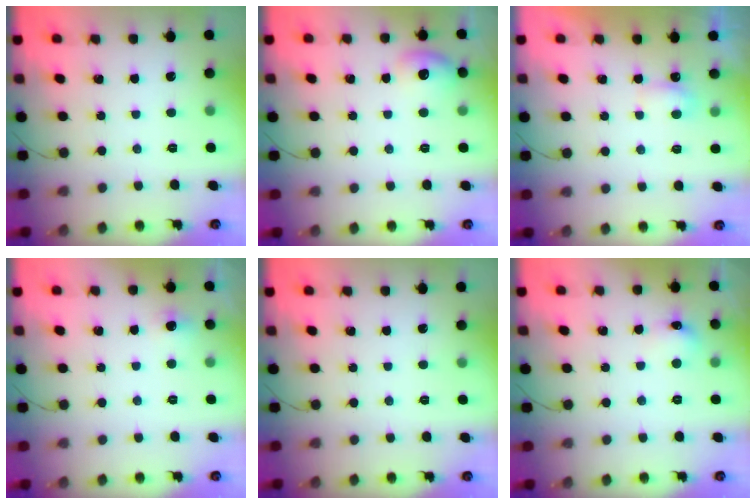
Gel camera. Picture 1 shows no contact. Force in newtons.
{"total": 7.7, "press": 7.6, "slide": 1.4}
{"total": 3.8, "press": 3.6, "slide": 1.2}
{"total": 4.3, "press": 3.9, "slide": 1.7}
{"total": 0.0}
{"total": 7.0, "press": 6.9, "slide": 1.4}